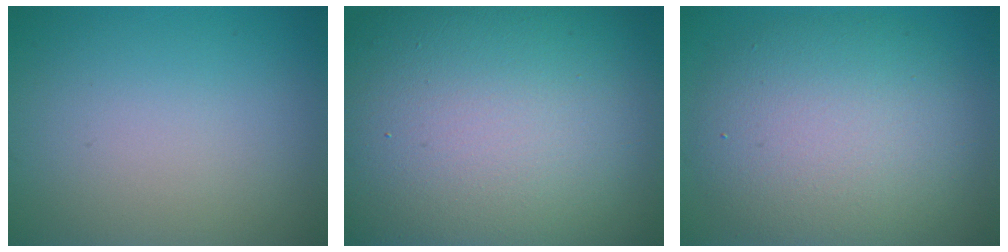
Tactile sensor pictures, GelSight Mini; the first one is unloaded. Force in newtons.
{"total": 21.2, "press": 21.1, "slide": 1.4}
{"total": 8.6, "press": 8.5, "slide": 0.6}